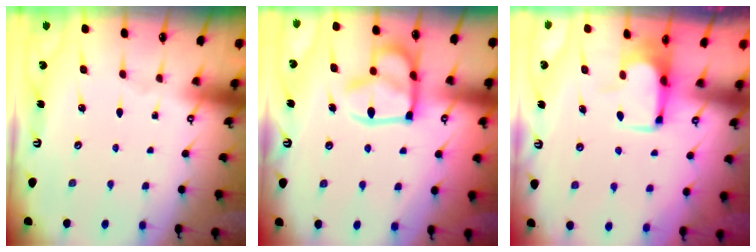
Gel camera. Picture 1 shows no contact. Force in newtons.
{"total": 16.3, "press": 16.2, "slide": 1.7}
{"total": 3.2, "press": 3.1, "slide": 0.5}